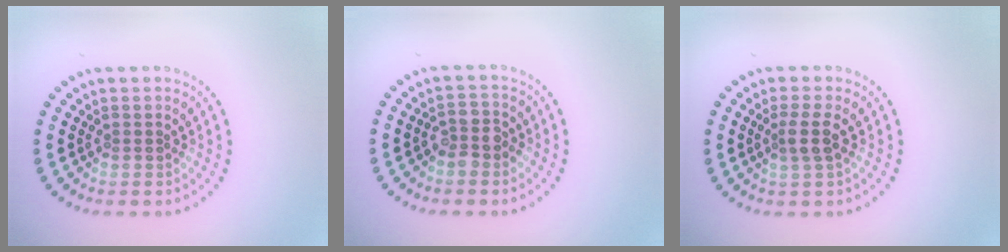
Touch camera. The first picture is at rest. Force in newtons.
{"total": 2.2, "press": 2.0, "slide": 1.0}
{"total": 1.9, "press": 1.6, "slide": 1.1}